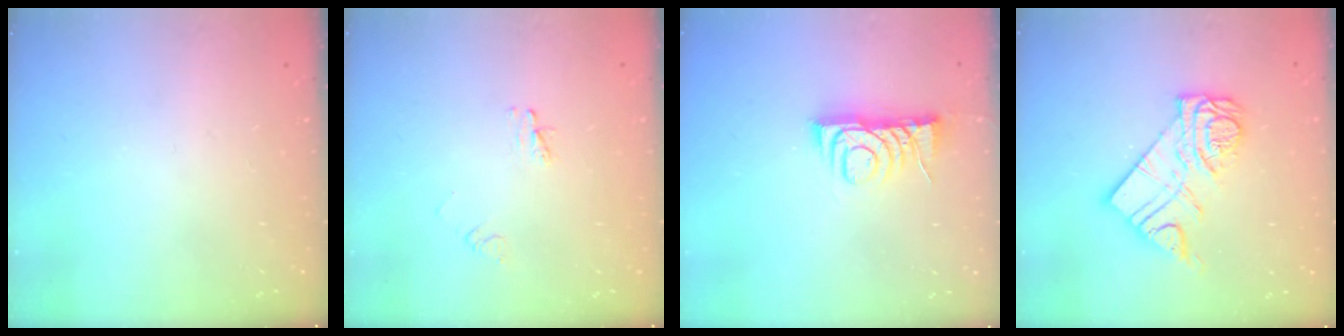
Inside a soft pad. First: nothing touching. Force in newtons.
{"total": 2.9, "press": 2.9, "slide": 0.3}
{"total": 7.8, "press": 7.8, "slide": 0.4}
{"total": 12.5, "press": 12.4, "slide": 1.2}